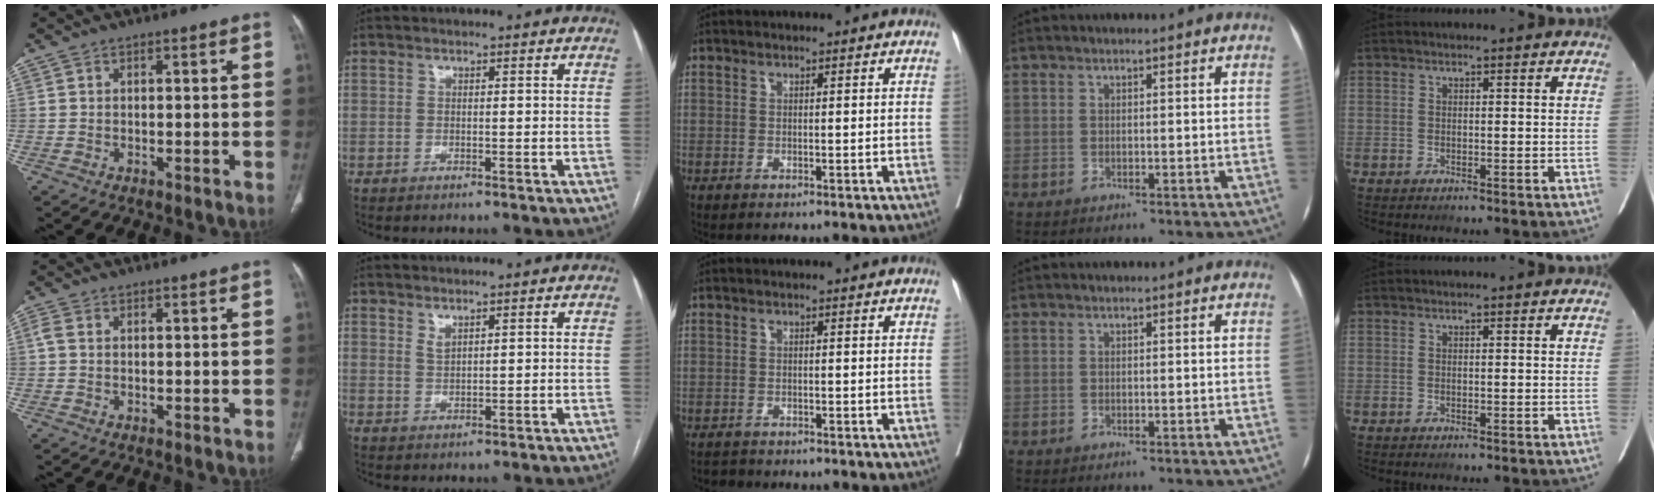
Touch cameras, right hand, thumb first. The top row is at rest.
{"thumb": {"total": 1.5, "force": [0.1, 1.0, 1.1], "torque": [-0.031, 0.005, 0.001]}, "index": {"total": 1.4, "force": [1.1, 0.4, 0.7], "torque": [-0.014, -0.003, 0.024]}, "middle": {"total": 1.4, "force": [-1.3, 0.4, -0.2], "torque": [0.001, -0.004, -0.023]}}